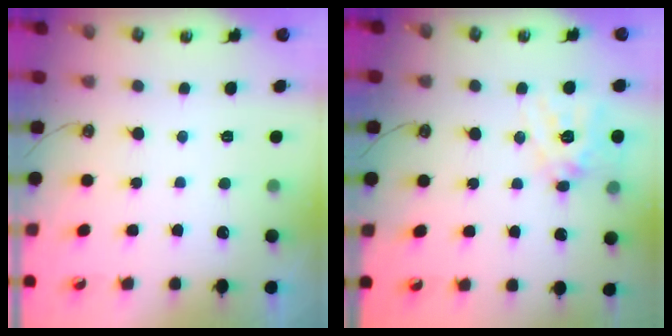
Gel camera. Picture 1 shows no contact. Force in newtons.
{"total": 14.8, "press": 14.6, "slide": 2.1}